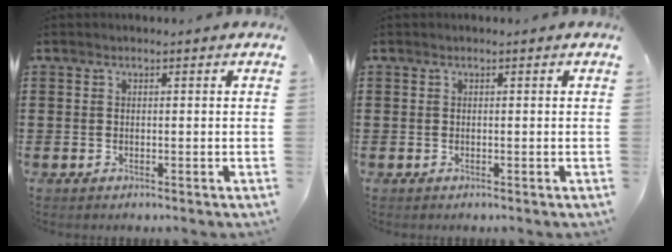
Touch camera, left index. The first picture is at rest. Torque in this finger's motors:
{"motor_torque": [0.00, 0.01, 0.00, 0.00]}